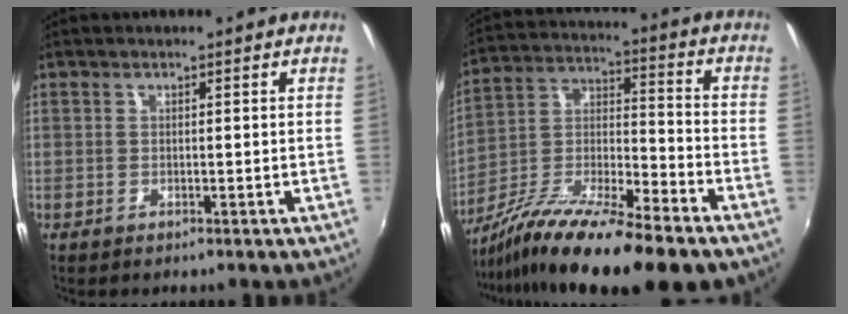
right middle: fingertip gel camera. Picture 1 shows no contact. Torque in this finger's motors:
{"motor_torque": [1.54, -0.59, 0.71, 0.21]}